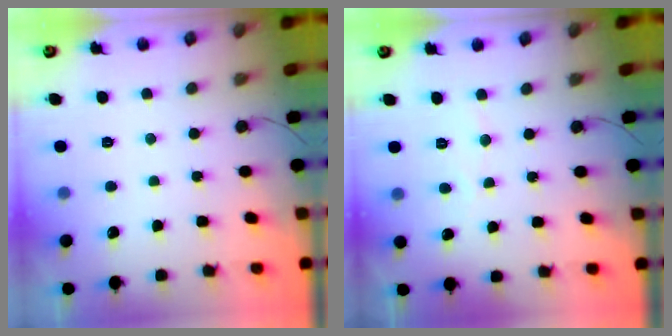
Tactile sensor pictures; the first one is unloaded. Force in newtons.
{"total": 2.5, "press": 2.5, "slide": 0.2}